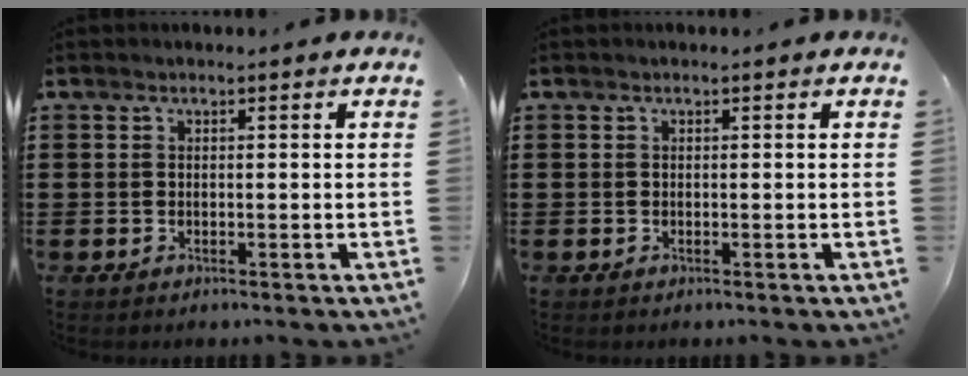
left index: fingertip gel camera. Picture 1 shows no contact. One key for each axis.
{"total": 0.0}